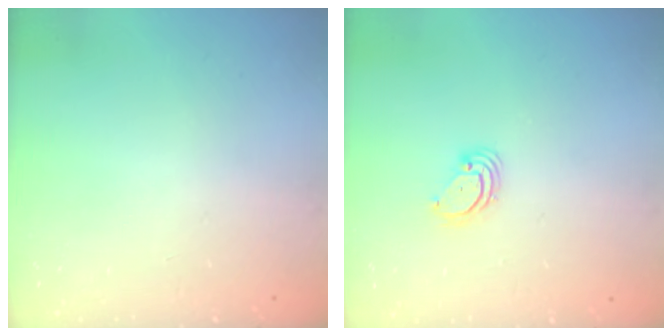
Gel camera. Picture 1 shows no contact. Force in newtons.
{"total": 4.1, "press": 4.0, "slide": 0.3}